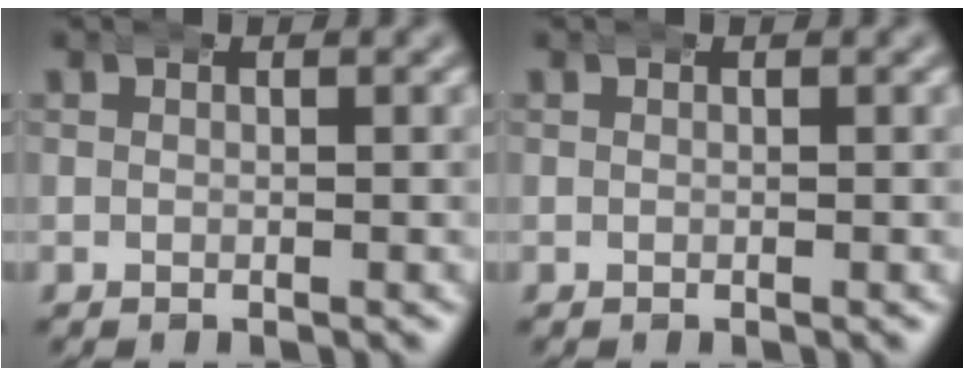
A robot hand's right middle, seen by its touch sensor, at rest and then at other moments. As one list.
[{"total": 0.0}]